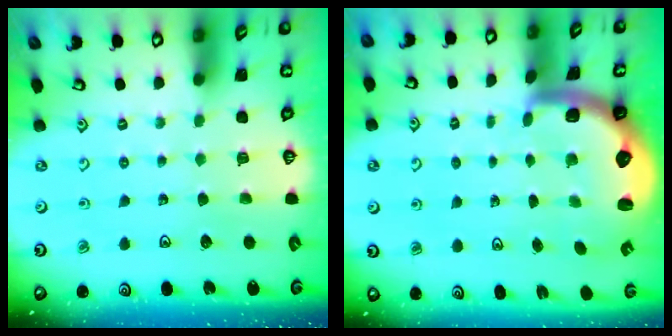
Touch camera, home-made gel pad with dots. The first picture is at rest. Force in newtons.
{"total": 2.9, "press": 2.6, "slide": 1.4}